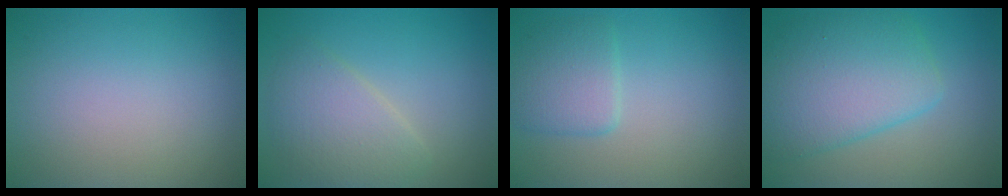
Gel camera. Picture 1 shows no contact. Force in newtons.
{"total": 3.8, "press": 3.8, "slide": 0.2}
{"total": 2.8, "press": 2.8, "slide": 0.1}
{"total": 7.1, "press": 7.1, "slide": 0.2}